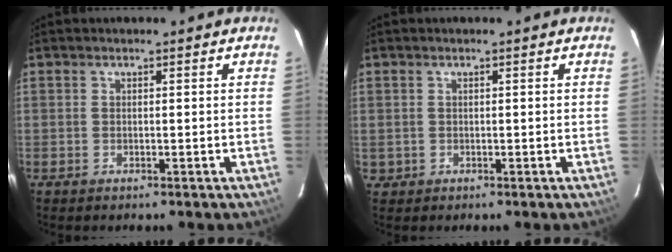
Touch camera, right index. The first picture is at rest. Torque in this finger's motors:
{"motor_torque": [-0.43, 0.07, -1.05, -0.21]}